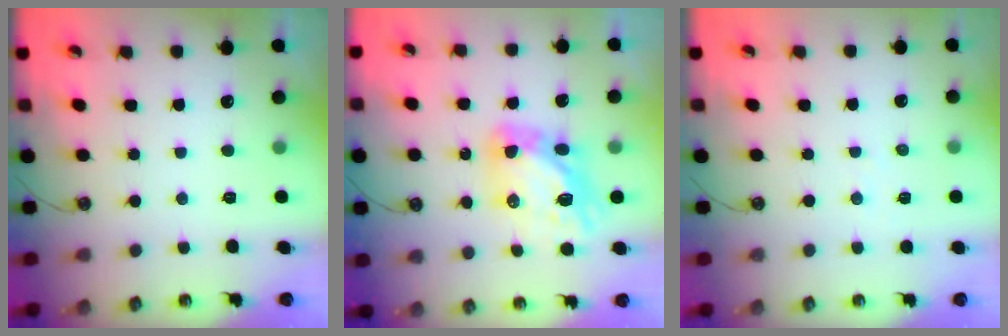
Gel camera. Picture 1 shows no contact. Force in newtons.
{"total": 13.6, "press": 13.5, "slide": 1.2}
{"total": 3.6, "press": 3.5, "slide": 0.4}